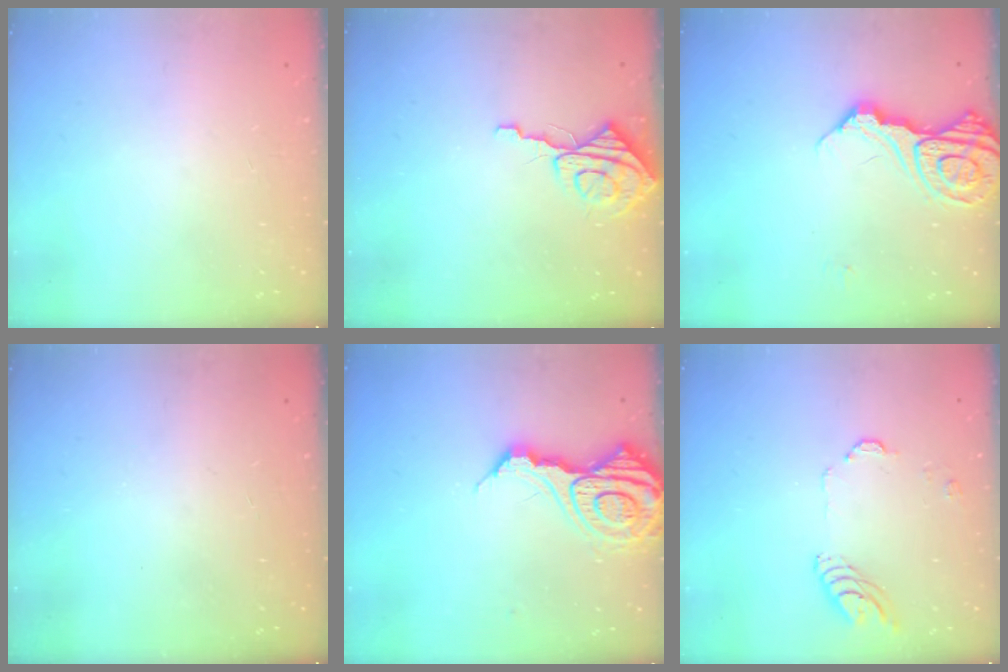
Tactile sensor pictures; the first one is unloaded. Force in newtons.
{"total": 9.1, "press": 9.1, "slide": 0.7}
{"total": 15.7, "press": 15.6, "slide": 1.8}
{"total": 0.0}
{"total": 17.2, "press": 17.1, "slide": 2.0}
{"total": 9.2, "press": 9.1, "slide": 1.2}